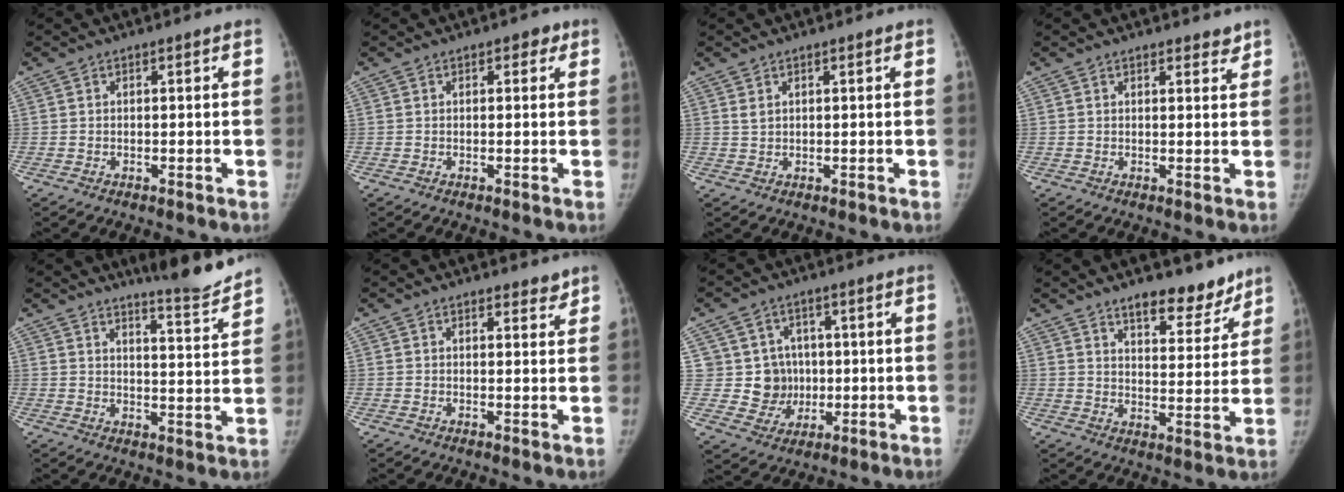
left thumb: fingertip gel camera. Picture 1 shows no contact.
{"total": 1.8, "force": [0.8, 1.1, 1.1], "torque": [0.002, 0.001, 0.005]}
{"total": 1.2, "force": [0.8, 0.6, 0.7], "torque": [-0.009, 0.000, 0.019]}
{"total": 2.8, "force": [2.4, 1.1, 0.9], "torque": [0.008, -0.011, 0.028]}
{"total": 8.7, "force": [8.1, 0.1, 3.1], "torque": [-0.037, -0.072, 0.115]}
{"total": 2.8, "force": [2.4, 1.1, 0.9], "torque": [0.008, -0.013, 0.030]}
{"total": 8.5, "force": [1.0, 8.3, 1.6], "torque": [0.018, 0.007, 0.025]}
{"total": 11.1, "force": [8.6, 4.4, 5.5], "torque": [-0.039, -0.061, 0.131]}